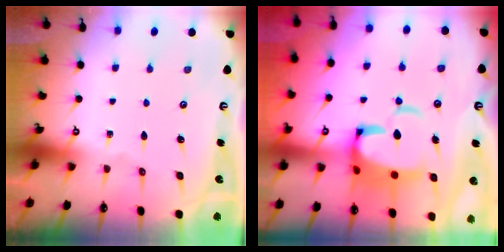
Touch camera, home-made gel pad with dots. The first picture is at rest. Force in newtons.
{"total": 9.5, "press": 9.3, "slide": 1.5}